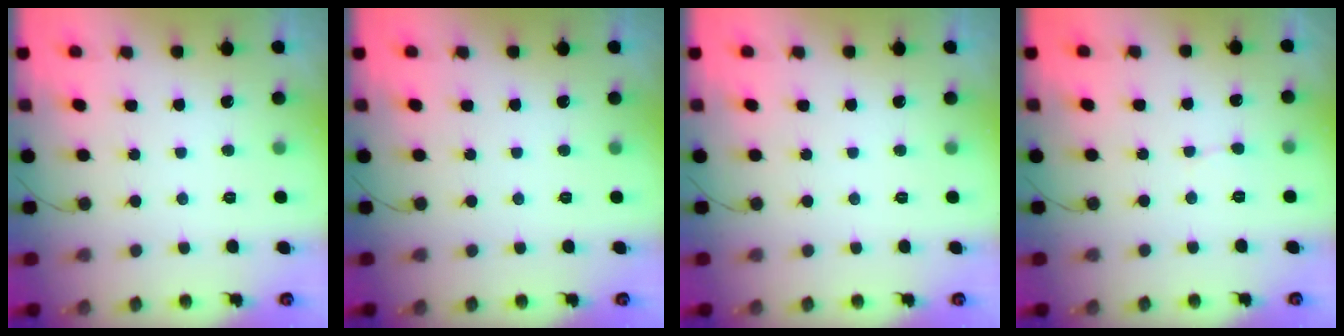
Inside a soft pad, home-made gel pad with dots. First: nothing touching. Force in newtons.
{"total": 0.0}
{"total": 0.0}
{"total": 4.7, "press": 4.6, "slide": 0.5}